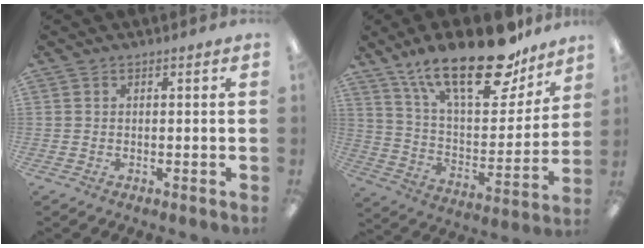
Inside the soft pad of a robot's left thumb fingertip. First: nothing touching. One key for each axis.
{"total": 25.8, "fx": 17.7, "fy": 9.9, "fz": 15.9, "tx": -0.255, "ty": -0.104, "tz": 0.300}